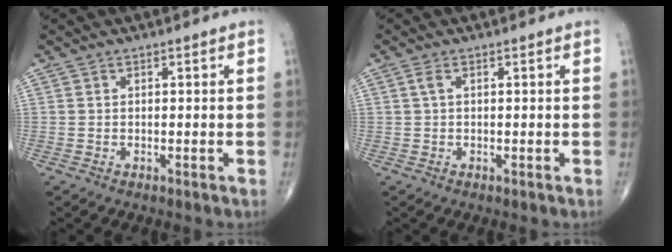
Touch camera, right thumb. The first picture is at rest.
{"total": 1.0, "force": [0.3, 0.3, 0.9], "torque": [-0.025, 0.002, 0.004]}